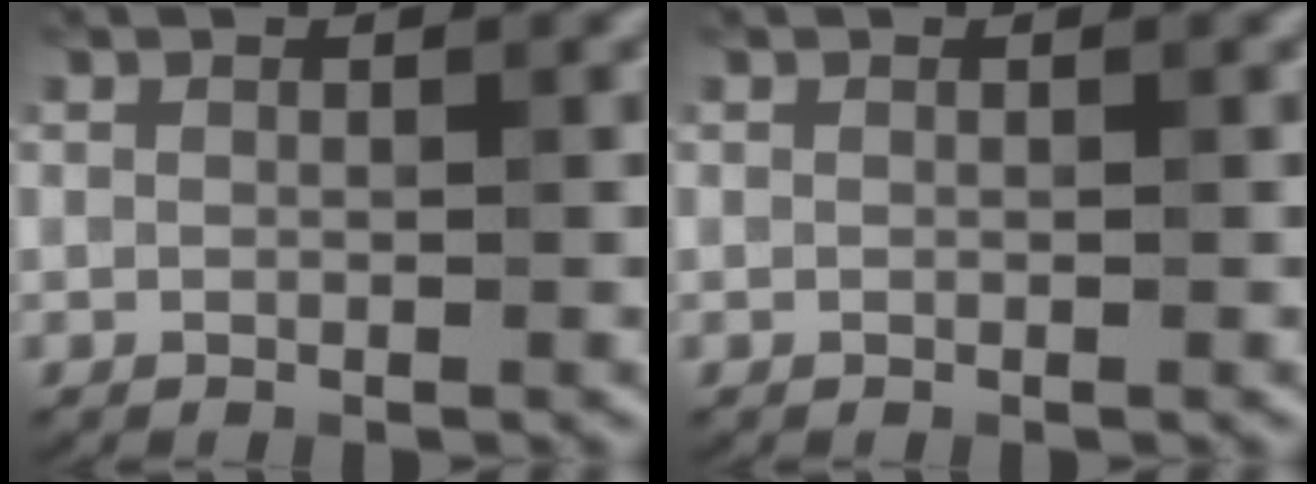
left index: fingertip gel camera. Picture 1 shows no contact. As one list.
[{"total": 0.0}]